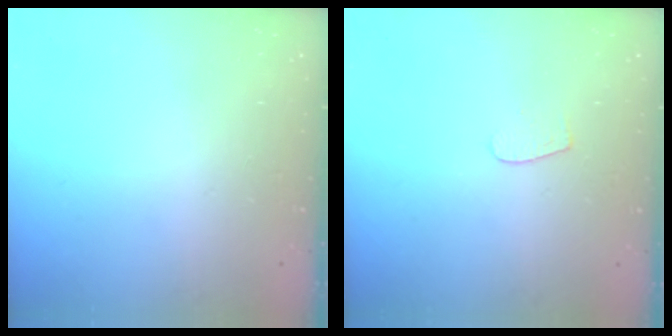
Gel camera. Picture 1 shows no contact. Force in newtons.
{"total": 3.7, "press": 3.7, "slide": 0.3}